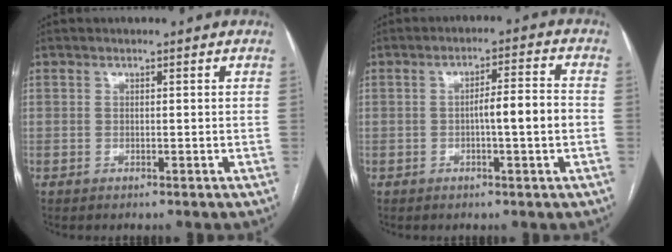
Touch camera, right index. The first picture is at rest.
{"total": 5.8, "force": [-1.0, 0.2, 5.7], "torque": [-0.086, 0.011, -0.015]}